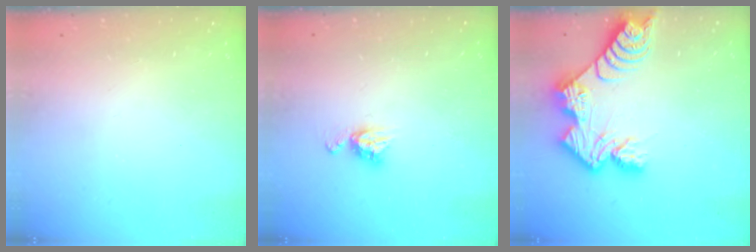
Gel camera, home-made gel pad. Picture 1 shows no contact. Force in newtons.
{"total": 6.0, "press": 6.0, "slide": 0.4}
{"total": 11.9, "press": 11.8, "slide": 1.0}